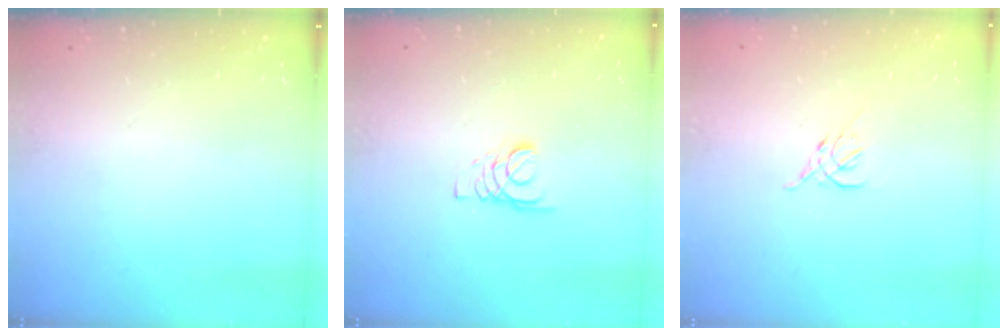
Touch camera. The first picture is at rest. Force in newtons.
{"total": 1.8, "press": 1.7, "slide": 0.1}
{"total": 2.6, "press": 2.5, "slide": 0.8}